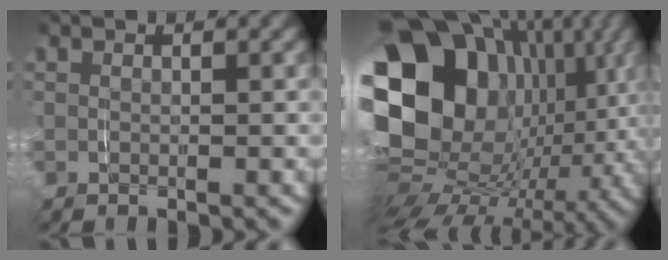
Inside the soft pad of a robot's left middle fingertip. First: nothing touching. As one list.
[{"total": 26.4, "force": [2.9, 18.4, 18.6], "torque": [-0.328, -0.020, 0.042]}]